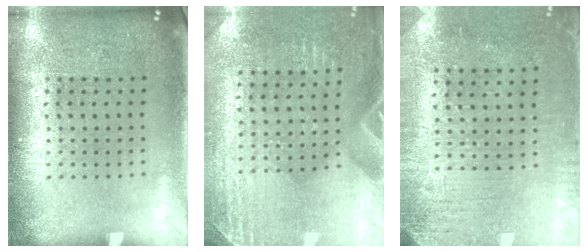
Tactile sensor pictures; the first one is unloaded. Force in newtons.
{"total": 3.0, "press": 2.8, "slide": 1.0}
{"total": 3.1, "press": 2.6, "slide": 1.7}